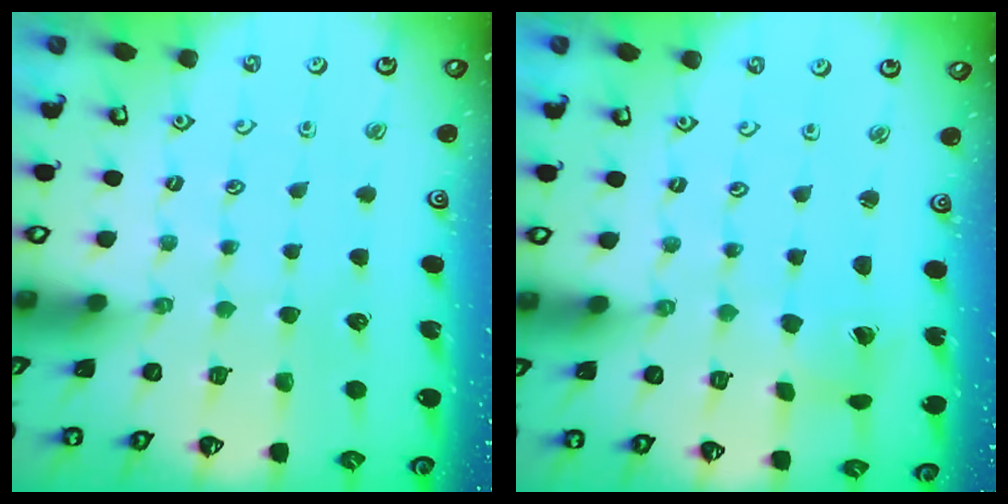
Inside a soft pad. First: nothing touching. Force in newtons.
{"total": 2.0, "press": 2.0, "slide": 0.3}